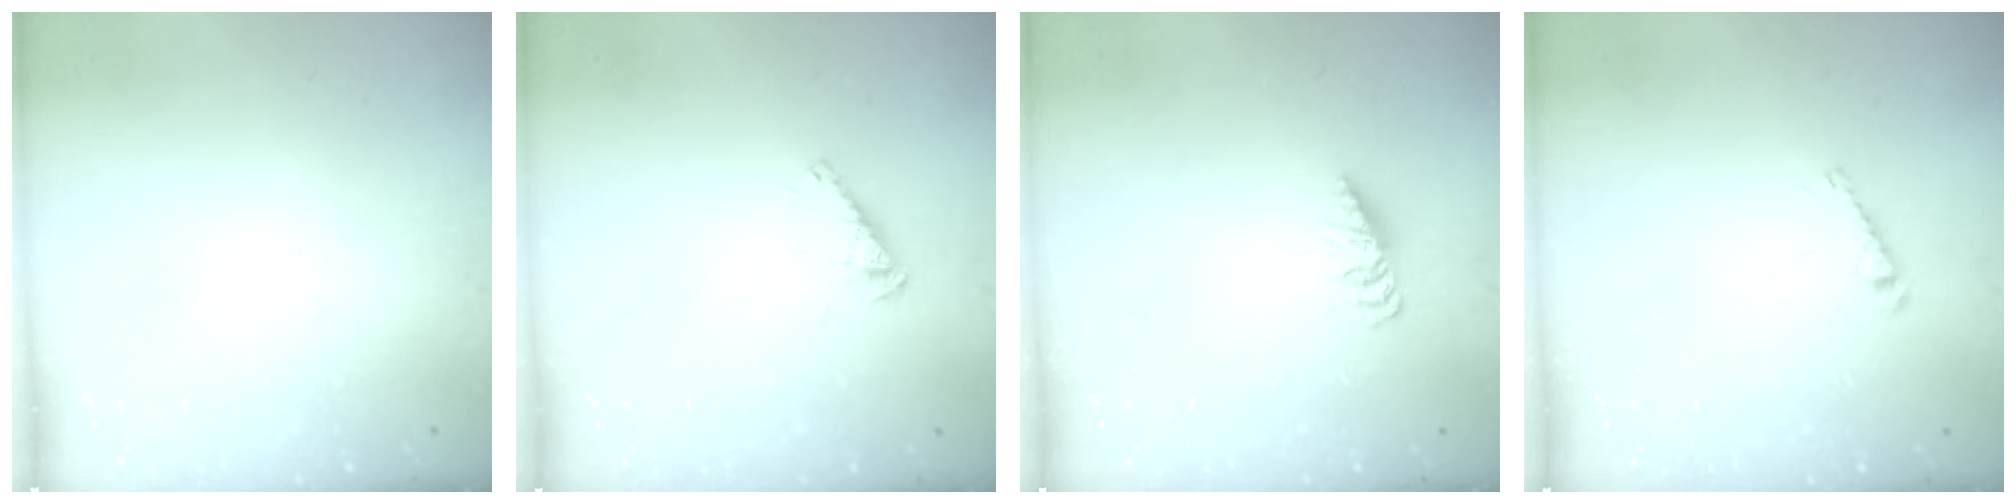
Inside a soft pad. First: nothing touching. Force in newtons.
{"total": 2.9, "press": 2.9, "slide": 0.1}
{"total": 3.0, "press": 3.0, "slide": 0.2}
{"total": 3.3, "press": 3.3, "slide": 0.3}